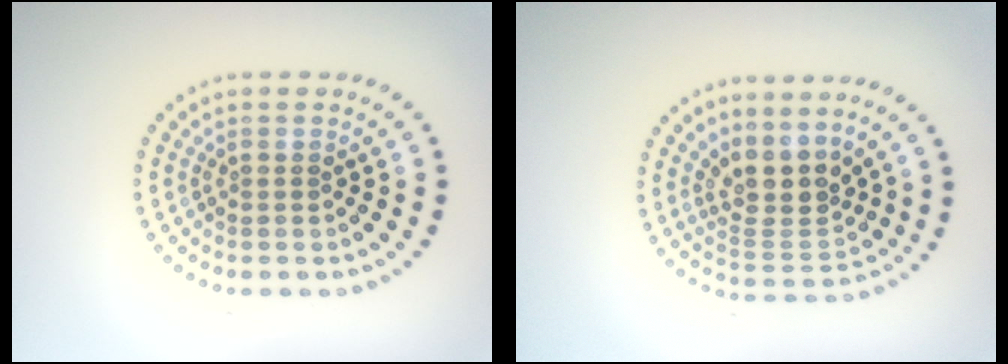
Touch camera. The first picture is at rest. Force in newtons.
{"total": 3.9, "press": 3.3, "slide": 2.2}